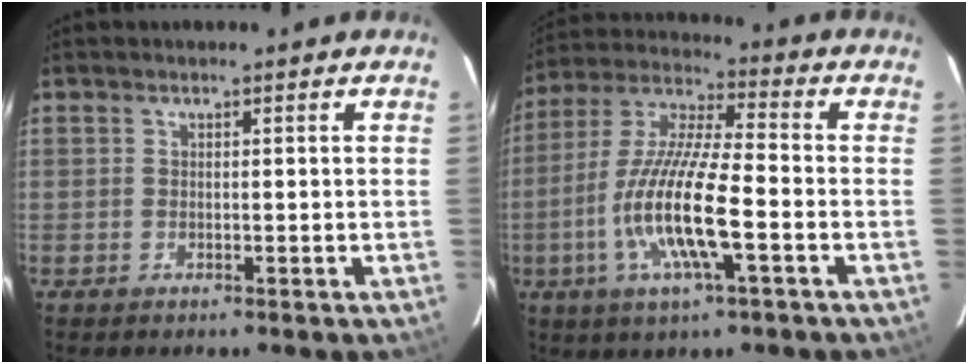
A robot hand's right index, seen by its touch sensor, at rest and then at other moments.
{"total": 15.8, "force": [-4.7, 2.7, 14.8], "torque": [-0.302, -0.010, -0.094]}